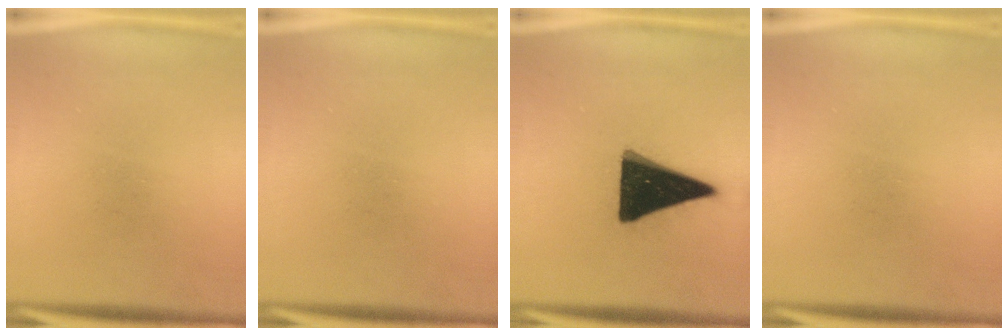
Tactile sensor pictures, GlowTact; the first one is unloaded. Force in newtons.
{"total": 0.0}
{"total": 18.4}
{"total": 0.0}